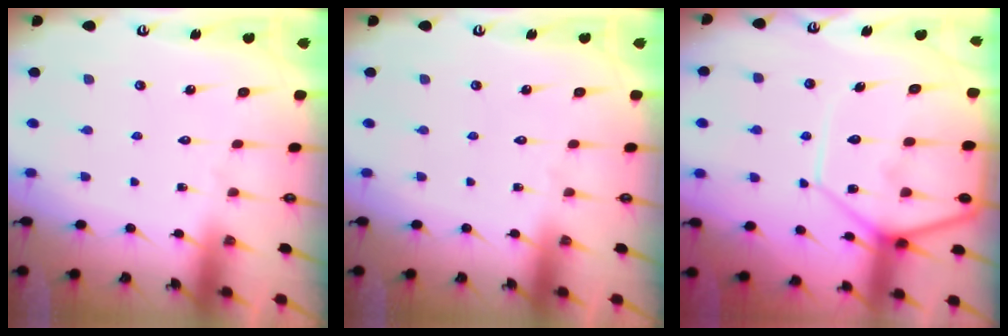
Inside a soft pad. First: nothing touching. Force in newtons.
{"total": 0.0}
{"total": 14.1, "press": 14.0, "slide": 1.2}